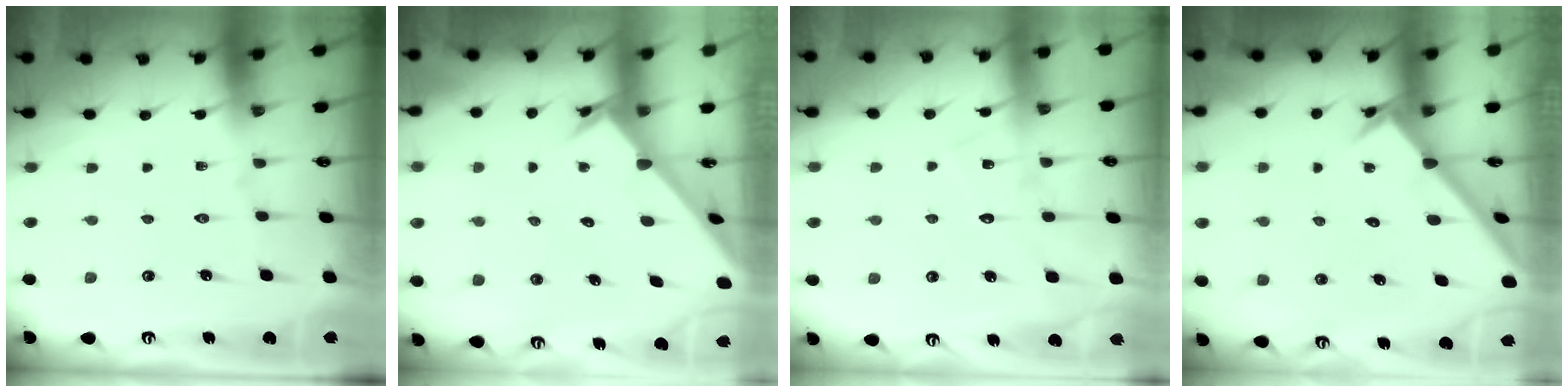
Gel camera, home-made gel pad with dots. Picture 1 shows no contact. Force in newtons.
{"total": 2.5, "press": 2.5, "slide": 0.2}
{"total": 7.7, "press": 7.6, "slide": 0.6}
{"total": 2.1, "press": 2.1, "slide": 0.2}